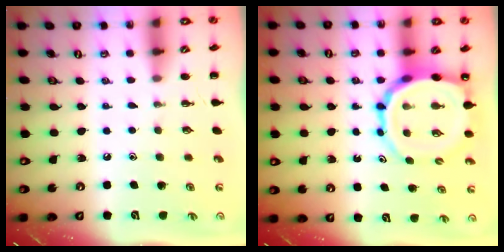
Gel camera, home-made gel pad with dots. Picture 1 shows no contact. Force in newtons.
{"total": 12.8, "press": 12.3, "slide": 3.5}